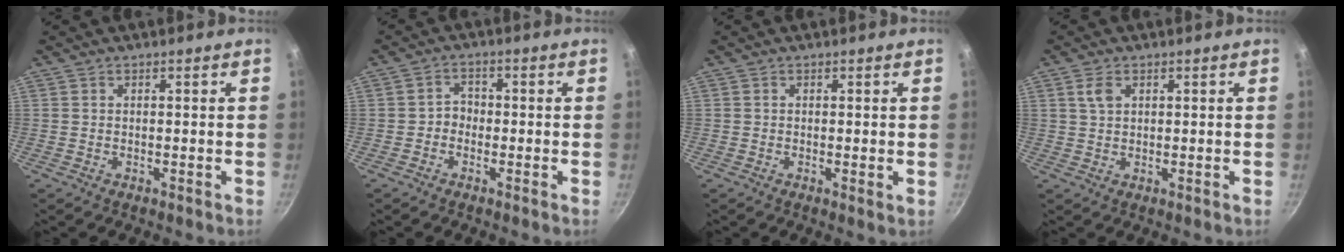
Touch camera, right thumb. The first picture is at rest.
{"total": 2.7, "force": [-1.0, 2.2, 1.1], "torque": [0.000, 0.018, -0.023]}
{"total": 0.7, "force": [0.1, 0.2, 0.7], "torque": [-0.011, -0.006, -0.003]}
{"total": 2.8, "force": [1.2, 1.8, 1.9], "torque": [-0.031, -0.001, 0.023]}